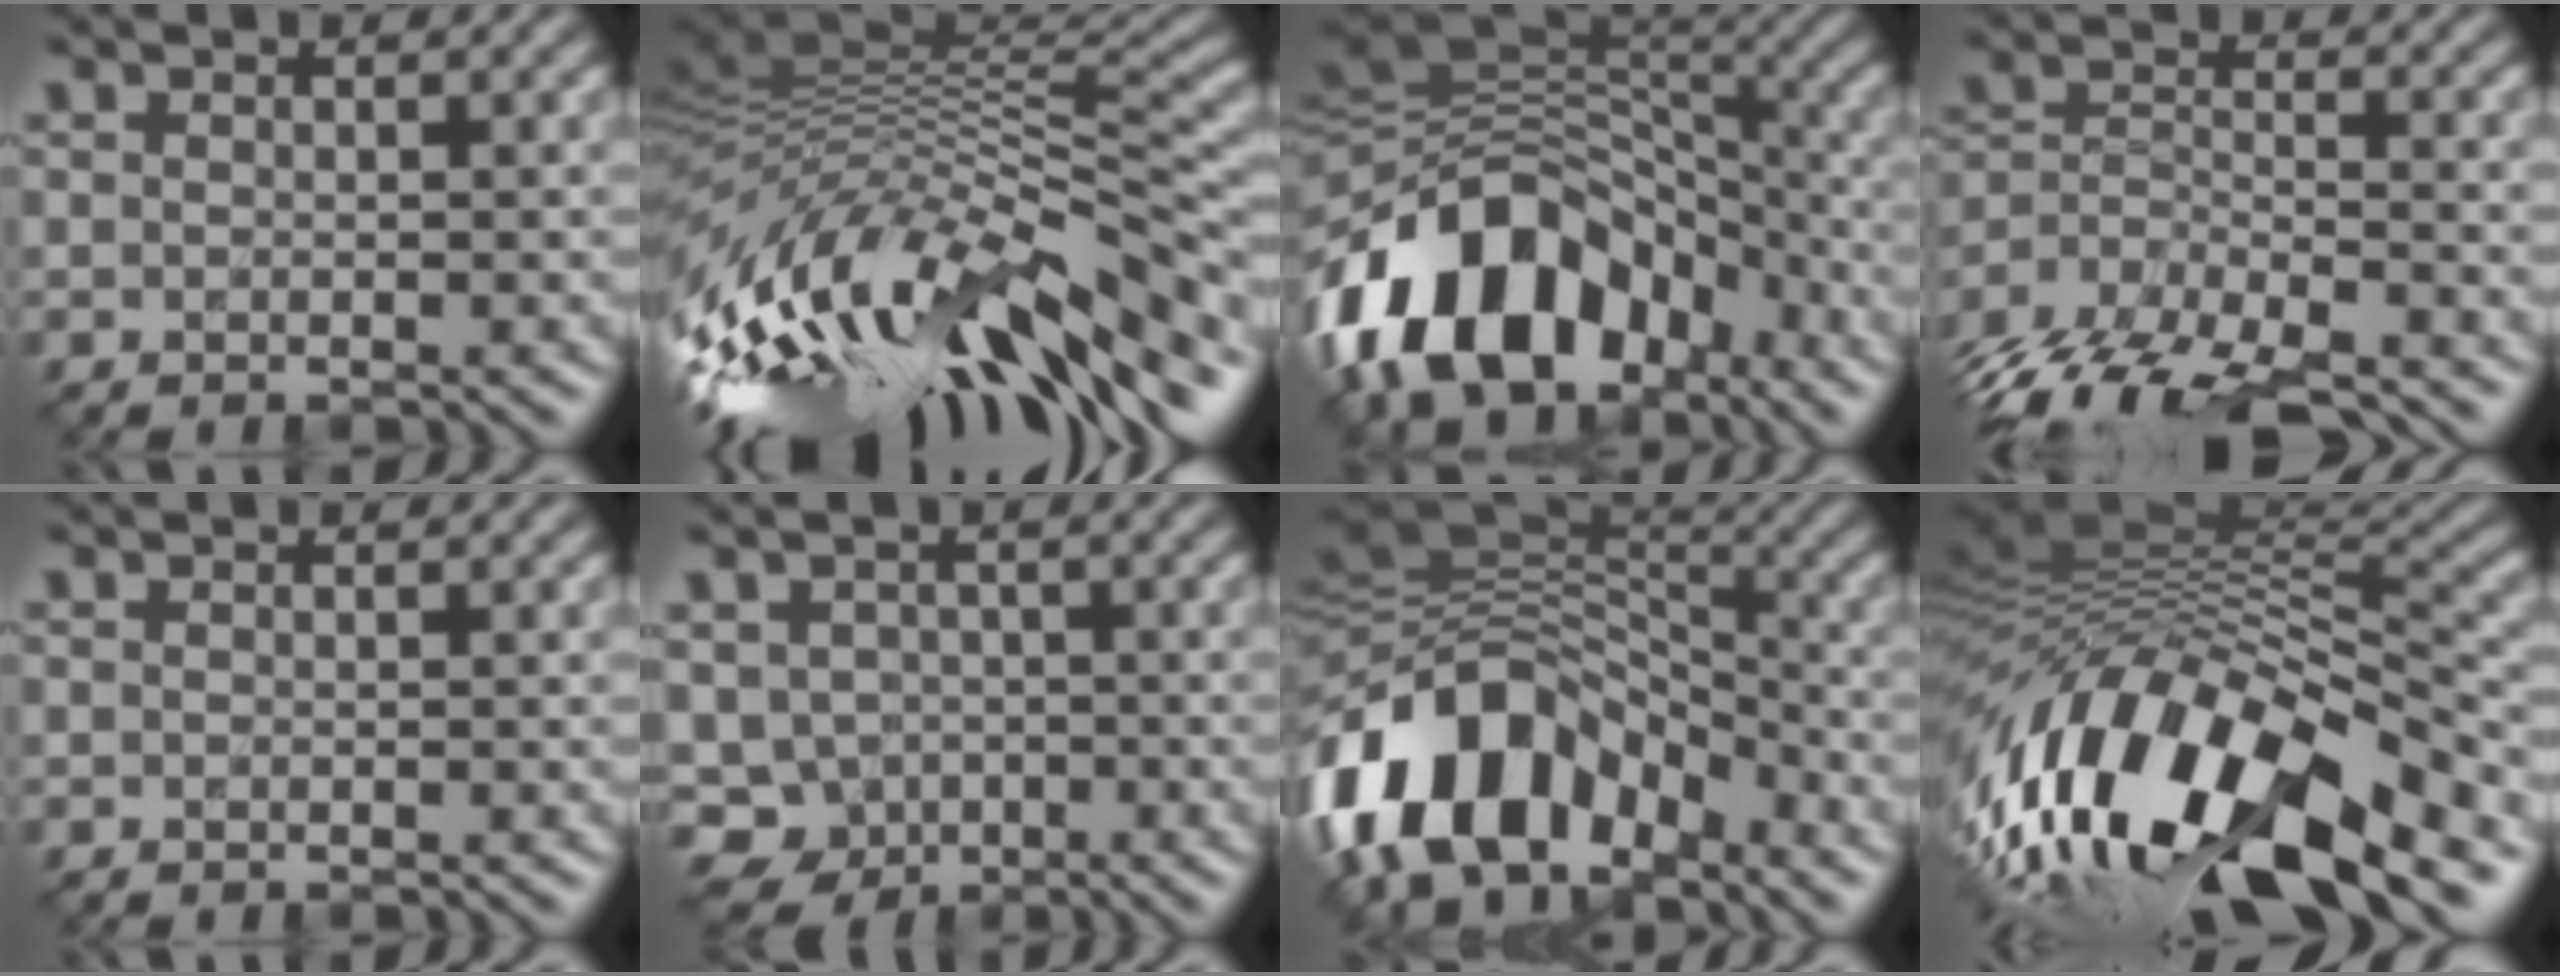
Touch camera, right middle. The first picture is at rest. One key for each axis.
{"total": 15.3, "fx": -6.0, "fy": 5.5, "fz": 12.9, "tx": -0.244, "ty": 0.011, "tz": -0.100}
{"total": 14.2, "fx": -7.1, "fy": 9.3, "fz": 8.1, "tx": -0.157, "ty": 0.015, "tz": -0.130}
{"total": 12.8, "fx": -11.3, "fy": 4.5, "fz": 4.1, "tx": -0.077, "ty": -0.005, "tz": -0.176}
{"total": 0.0}
{"total": 5.6, "fx": -2.3, "fy": 4.8, "fz": 1.8, "tx": -0.025, "ty": -0.005, "tz": -0.038}
{"total": 12.6, "fx": -7.3, "fy": 7.5, "fz": 7.0, "tx": -0.131, "ty": 0.016, "tz": -0.141}
{"total": 17.9, "fx": -8.5, "fy": 7.0, "fz": 14.2, "tx": -0.262, "ty": -0.005, "tz": -0.146}